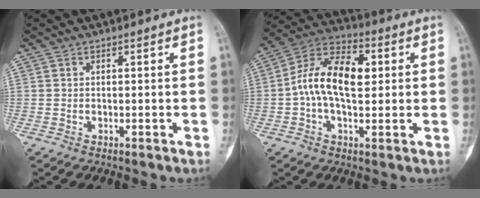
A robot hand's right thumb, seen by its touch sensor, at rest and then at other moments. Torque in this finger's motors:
{"motor_torque": [1.40, 1.66, 0.56, -0.48, 0.31]}